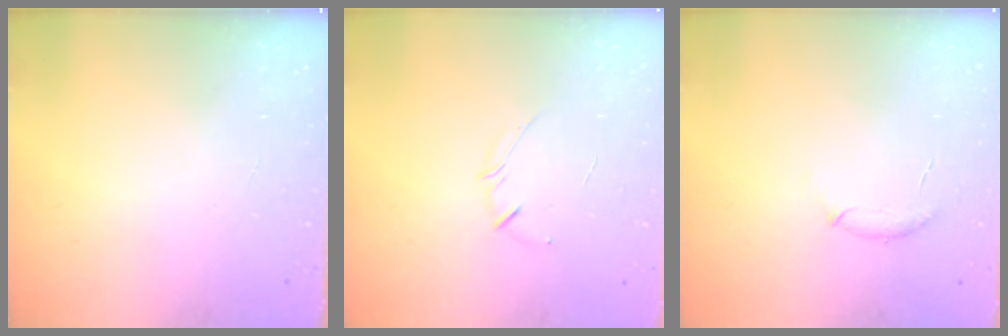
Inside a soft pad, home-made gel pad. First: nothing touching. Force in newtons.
{"total": 3.3, "press": 3.2, "slide": 0.6}
{"total": 6.1, "press": 5.9, "slide": 1.4}